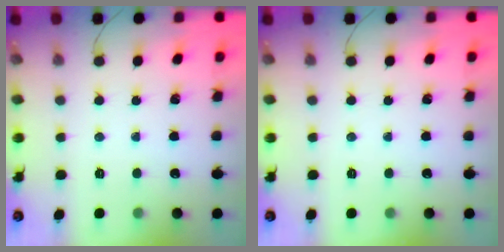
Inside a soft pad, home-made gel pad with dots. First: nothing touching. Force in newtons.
{"total": 0.0}